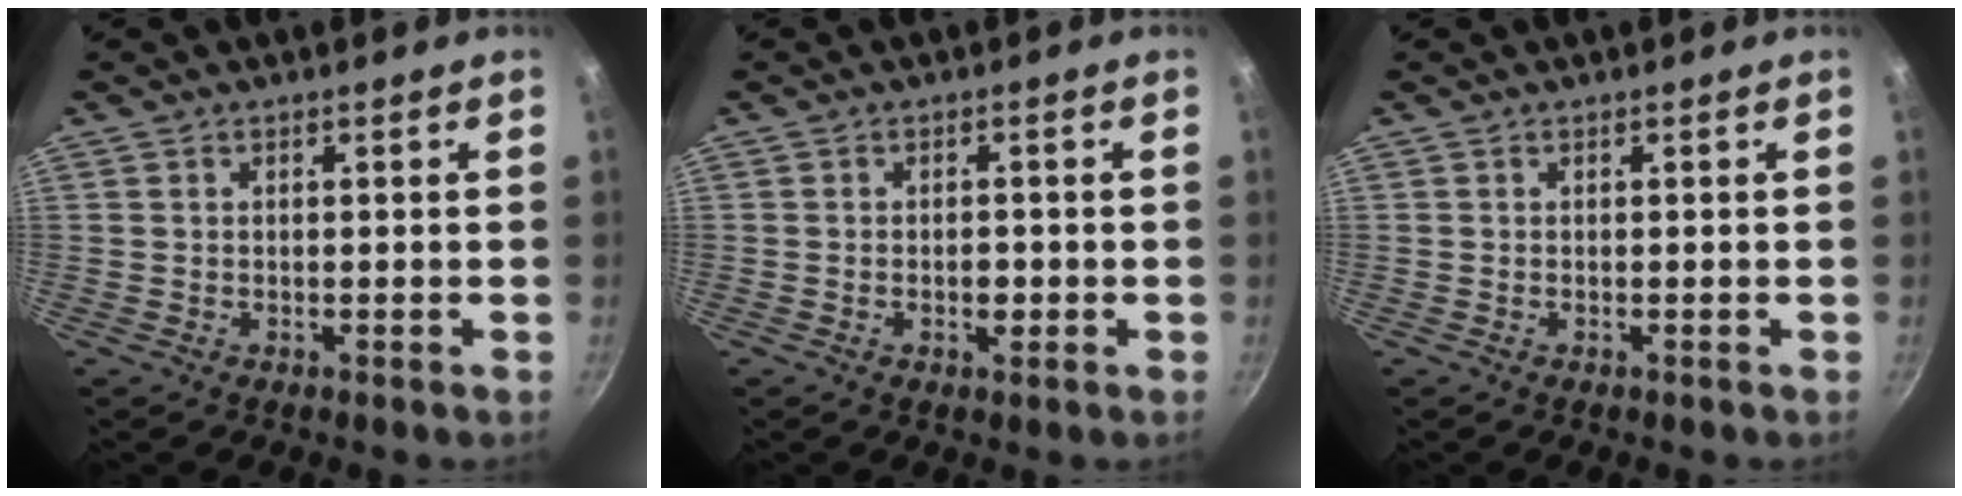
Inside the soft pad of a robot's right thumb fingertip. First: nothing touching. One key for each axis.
{"total": 2.4, "fx": -0.6, "fy": 1.4, "fz": 1.8, "tx": -0.020, "ty": 0.006, "tz": -0.010}
{"total": 0.0}